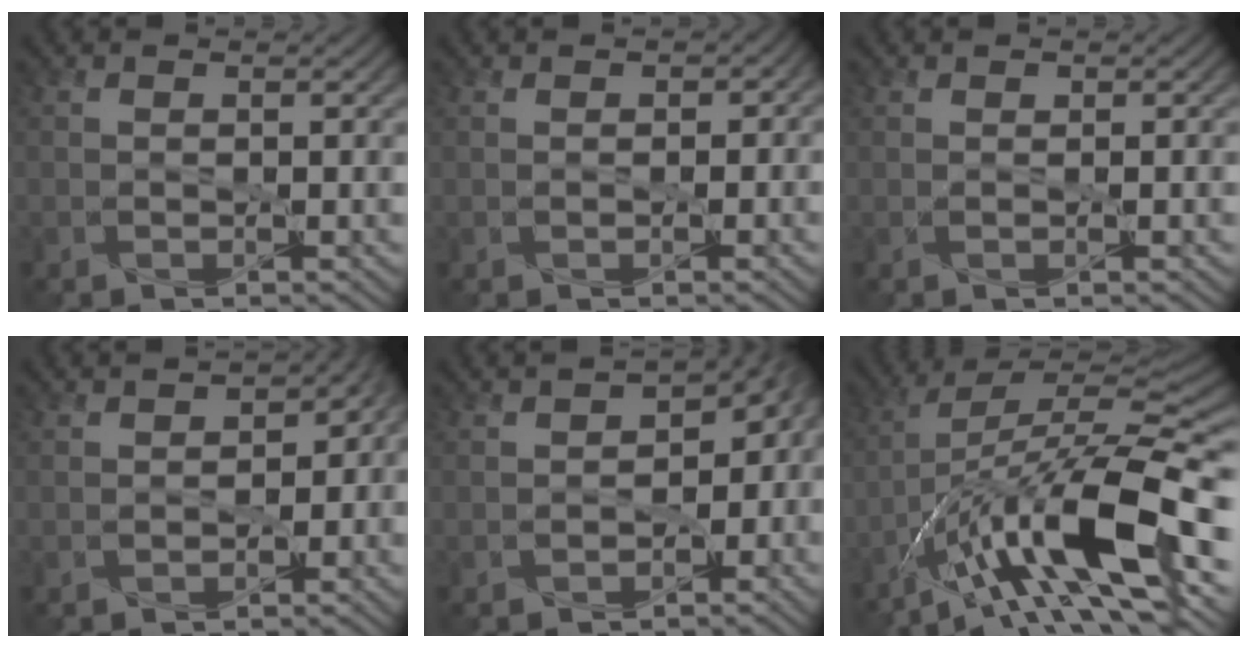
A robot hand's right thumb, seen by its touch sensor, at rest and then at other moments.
{"total": 0.7, "force": [-0.1, 0.6, 0.1], "torque": [-0.003, -0.002, -0.003]}
{"total": 0.6, "force": [0.1, 0.1, 0.6], "torque": [-0.013, -0.001, 0.004]}
{"total": 3.7, "force": [-0.6, 2.9, 2.3], "torque": [-0.027, -0.006, -0.008]}
{"total": 7.5, "force": [-1.5, 5.0, 5.3], "torque": [-0.051, -0.014, -0.012]}
{"total": 15.7, "force": [-6.8, 4.3, 13.5], "torque": [-0.240, 0.010, -0.118]}